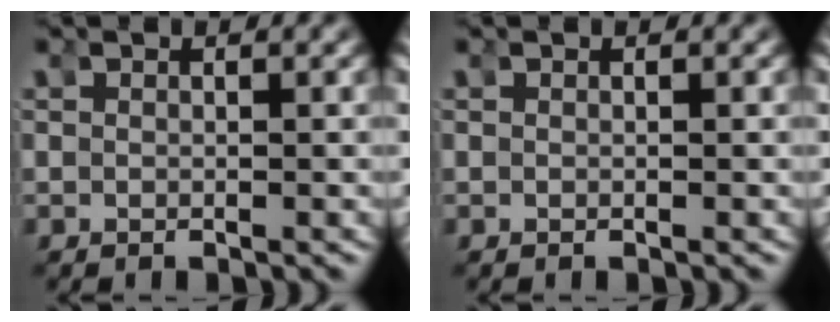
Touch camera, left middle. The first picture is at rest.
{"total": 0.0}